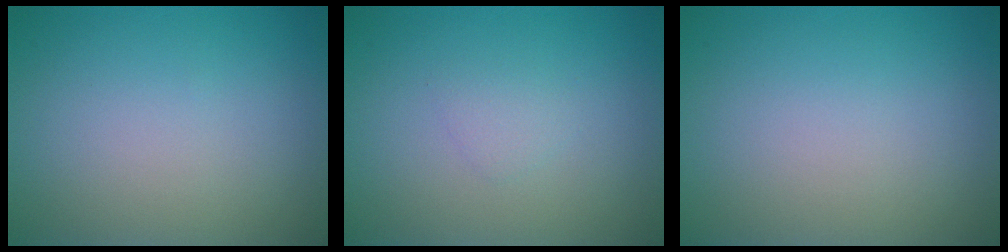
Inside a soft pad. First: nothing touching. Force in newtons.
{"total": 0.9, "press": 0.9, "slide": 0.1}
{"total": 0.0}